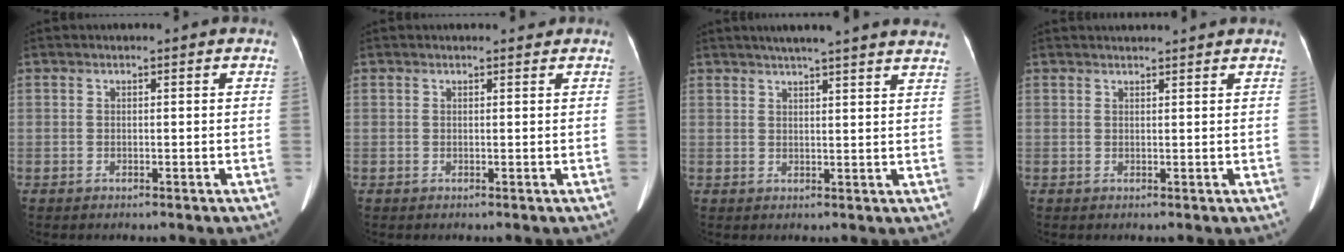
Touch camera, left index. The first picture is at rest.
{"total": 0.8, "force": [0.8, 0.2, 0.0], "torque": [-0.008, 0.000, 0.010]}
{"total": 17.9, "force": [15.8, 0.7, 8.2], "torque": [-0.122, 0.010, 0.188]}
{"total": 4.8, "force": [4.7, 0.1, 1.2], "torque": [-0.014, 0.027, 0.055]}